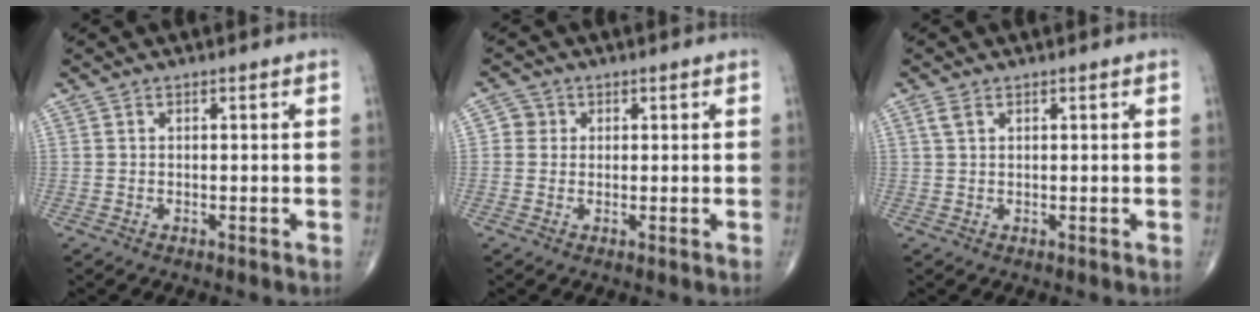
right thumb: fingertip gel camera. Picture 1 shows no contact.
{"total": 2.6, "force": [0.3, 2.5, 0.6], "torque": [0.008, 0.004, -0.001]}
{"total": 1.5, "force": [0.8, 0.8, 1.1], "torque": [-0.029, 0.010, 0.020]}